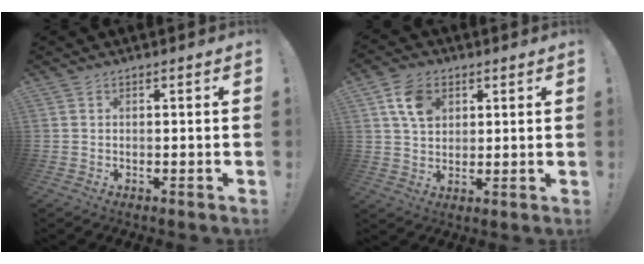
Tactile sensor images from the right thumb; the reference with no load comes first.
{"total": 9.4, "force": [3.9, 7.0, 4.9], "torque": [-0.084, 0.002, 0.078]}